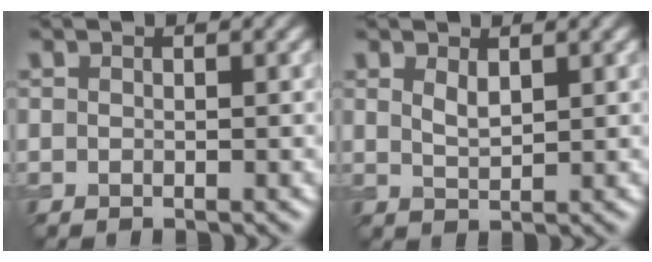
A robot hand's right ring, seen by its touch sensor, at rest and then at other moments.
{"total": 1.5, "force": [0.9, 0.6, 1.1], "torque": [-0.025, -0.003, 0.021]}